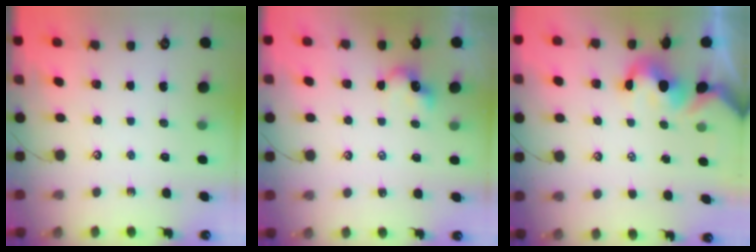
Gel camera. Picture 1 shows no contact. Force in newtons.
{"total": 1.1, "press": 1.1, "slide": 0.3}
{"total": 1.0, "press": 0.7, "slide": 0.7}